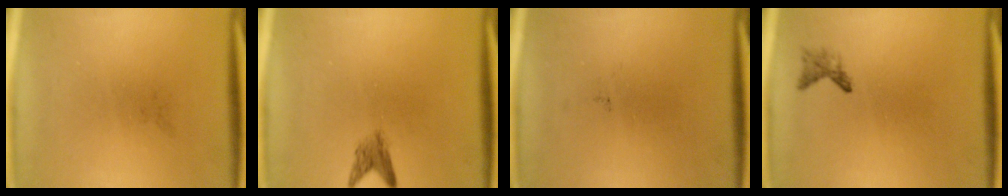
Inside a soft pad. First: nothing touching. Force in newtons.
{"total": 2.0}
{"total": 0.0}
{"total": 1.1}